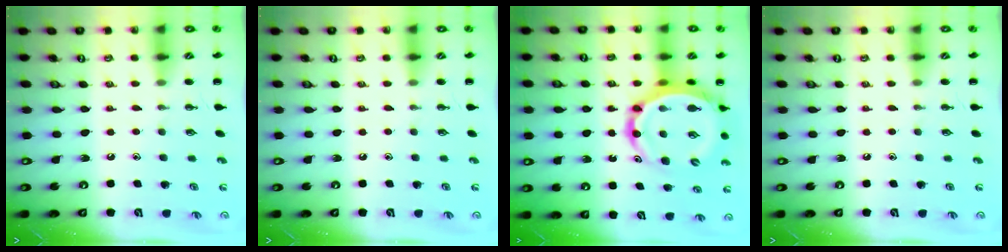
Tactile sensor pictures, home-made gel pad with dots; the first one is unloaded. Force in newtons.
{"total": 0.0}
{"total": 14.2, "press": 13.6, "slide": 4.2}
{"total": 0.0}